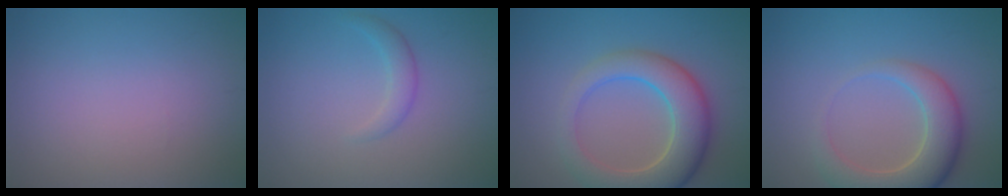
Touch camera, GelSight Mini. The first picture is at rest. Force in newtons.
{"total": 1.6, "press": 1.6, "slide": 0.1}
{"total": 7.3, "press": 7.3, "slide": 0.7}
{"total": 6.0, "press": 6.0, "slide": 0.5}